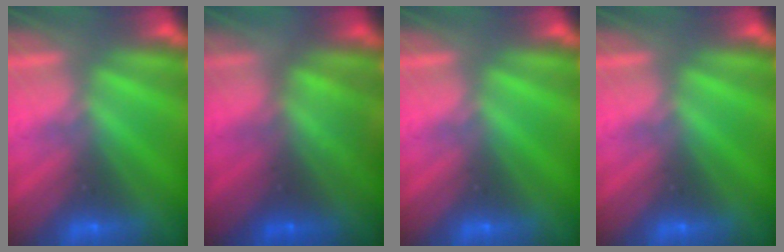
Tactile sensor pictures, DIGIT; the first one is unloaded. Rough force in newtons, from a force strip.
{"total": 1.4}
{"total": 0.0}
{"total": 0.0}